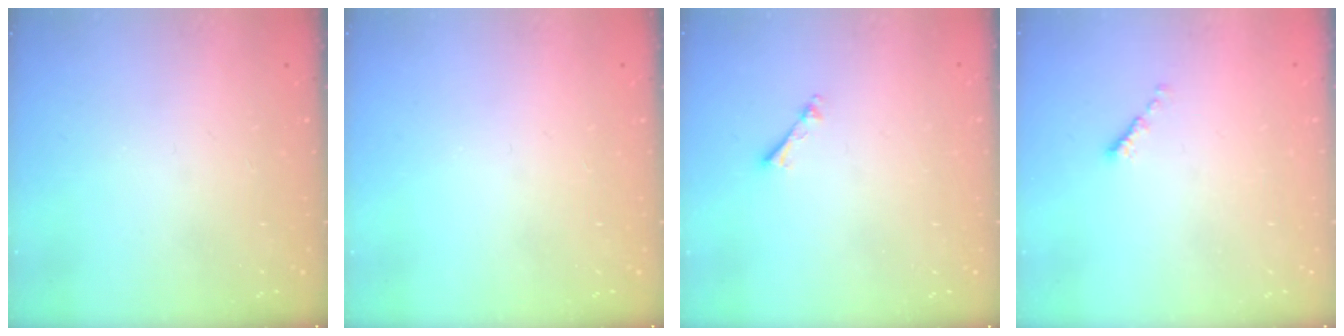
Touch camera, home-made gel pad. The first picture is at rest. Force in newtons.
{"total": 0.0}
{"total": 1.3, "press": 1.3, "slide": 0.3}
{"total": 0.0}